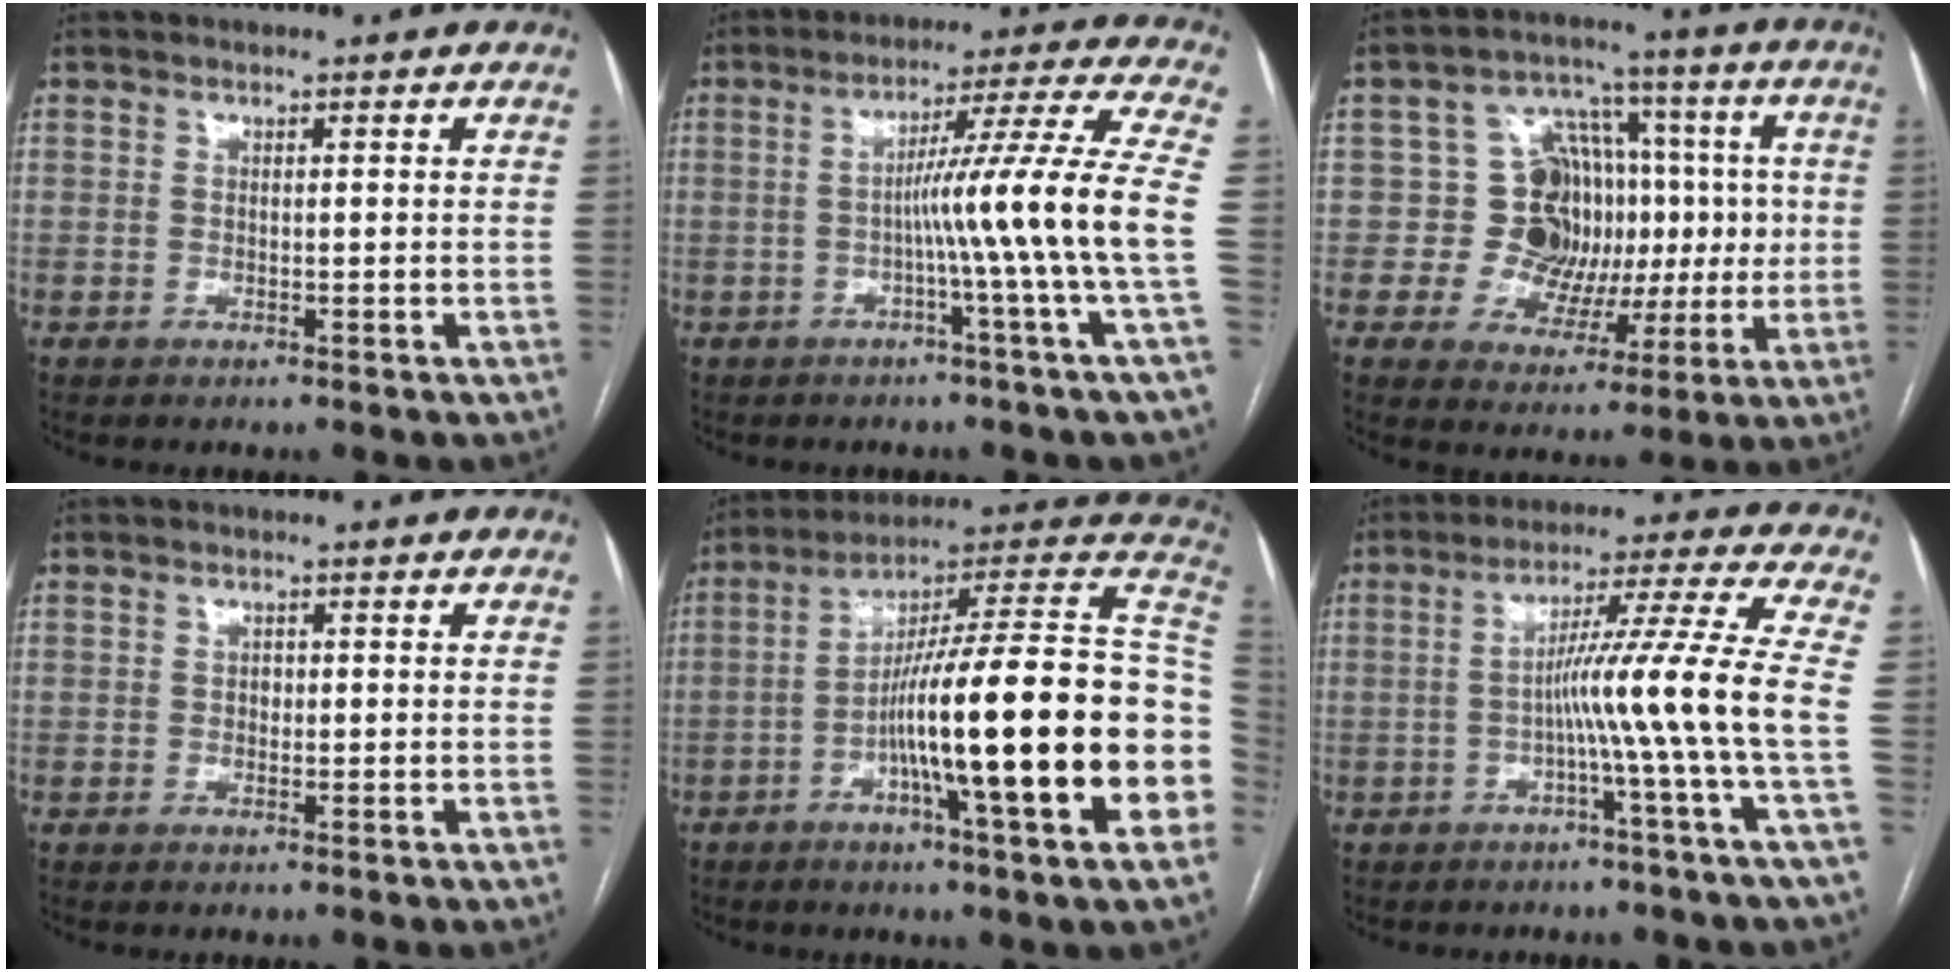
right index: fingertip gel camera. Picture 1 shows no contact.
{"total": 12.7, "force": [-2.3, -3.2, 12.1], "torque": [-0.176, 0.005, -0.039]}
{"total": 12.8, "force": [0.5, 10.6, 7.2], "torque": [-0.081, 0.051, 0.024]}
{"total": 0.8, "force": [0.0, 0.6, 0.4], "torque": [-0.004, 0.003, -0.002]}
{"total": 27.2, "force": [-5.1, 1.0, 26.7], "torque": [-0.305, 0.011, -0.095]}
{"total": 11.1, "force": [-2.5, -3.0, 10.4], "torque": [-0.165, 0.012, -0.043]}